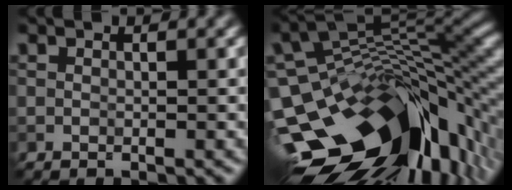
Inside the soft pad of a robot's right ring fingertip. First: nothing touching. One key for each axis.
{"total": 16.7, "fx": -4.7, "fy": 8.4, "fz": 13.6, "tx": -0.225, "ty": -0.002, "tz": -0.083}